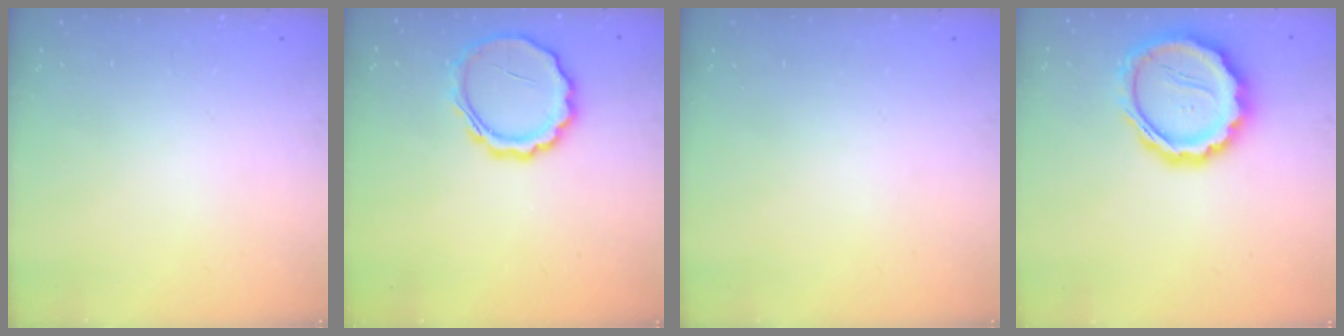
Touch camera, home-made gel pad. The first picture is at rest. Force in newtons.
{"total": 8.5, "press": 8.4, "slide": 0.5}
{"total": 0.0}
{"total": 16.7, "press": 16.4, "slide": 3.1}